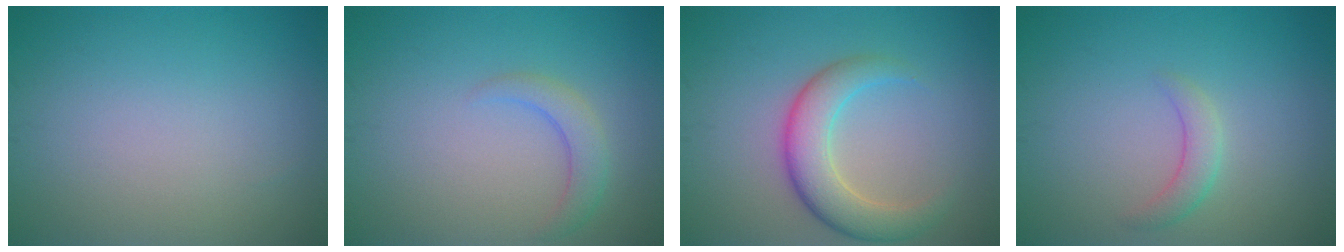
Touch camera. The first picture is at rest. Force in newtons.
{"total": 2.2, "press": 2.2, "slide": 0.3}
{"total": 4.8, "press": 4.8, "slide": 0.1}
{"total": 1.8, "press": 1.8, "slide": 0.2}